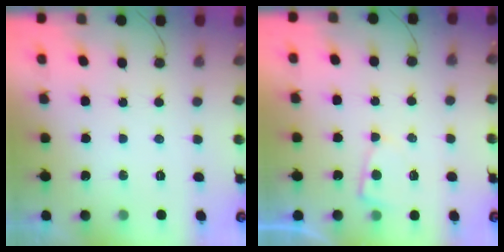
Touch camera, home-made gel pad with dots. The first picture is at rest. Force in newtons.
{"total": 3.4, "press": 3.3, "slide": 0.4}